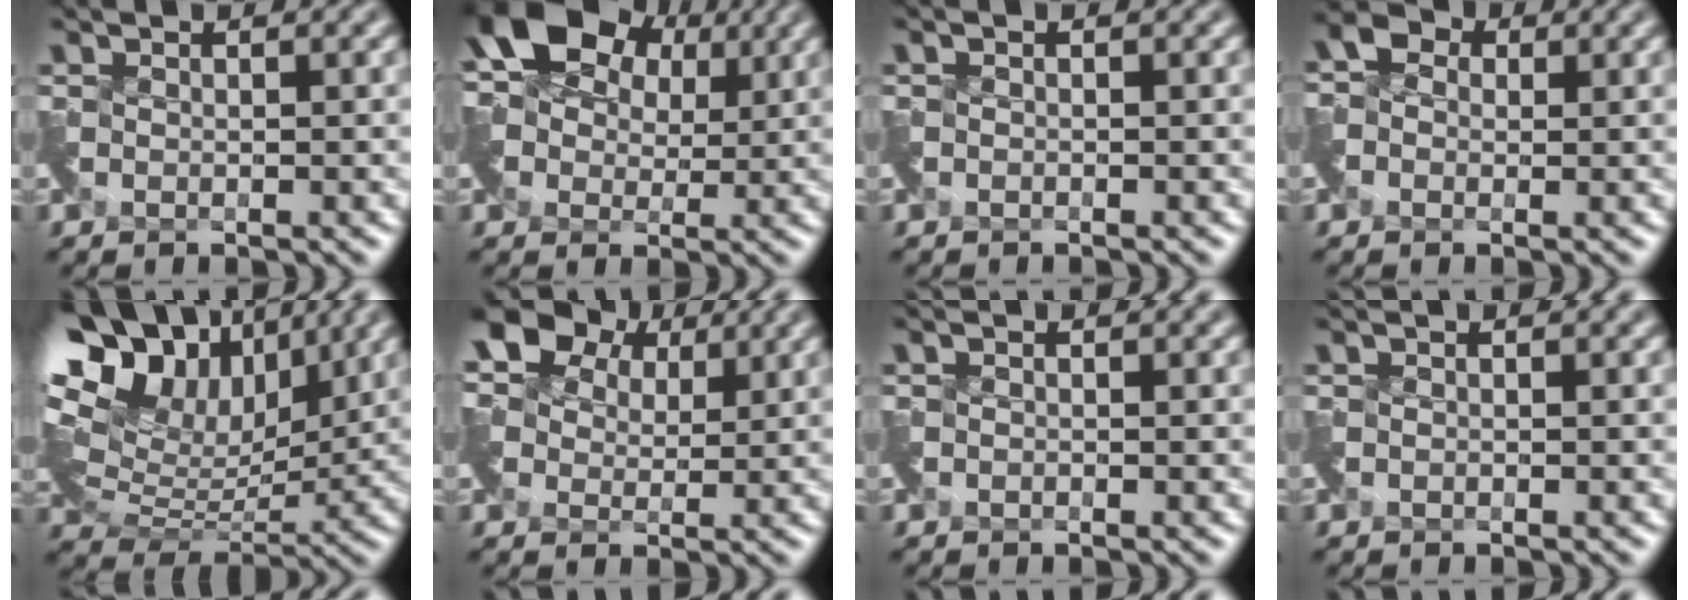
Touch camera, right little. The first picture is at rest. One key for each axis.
{"total": 10.9, "fx": 3.7, "fy": 7.3, "fz": 7.1, "tx": -0.123, "ty": 0.013, "tz": 0.056}
{"total": 0.7, "fx": -0.7, "fy": 0.0, "fz": -0.3, "tx": 0.004, "ty": -0.008, "tz": -0.014}
{"total": 2.1, "fx": -0.5, "fy": 1.9, "fz": 0.6, "tx": -0.018, "ty": 0.000, "tz": -0.015}
{"total": 15.5, "fx": 9.1, "fy": 9.2, "fz": 8.5, "tx": -0.180, "ty": 0.052, "tz": 0.145}
{"total": 8.4, "fx": 3.6, "fy": 6.0, "fz": 4.7, "tx": -0.099, "ty": 0.027, "tz": 0.047}
{"total": 0.5, "fx": -0.4, "fy": 0.1, "fz": -0.3, "tx": 0.004, "ty": -0.004, "tz": -0.007}
{"total": 0.0}